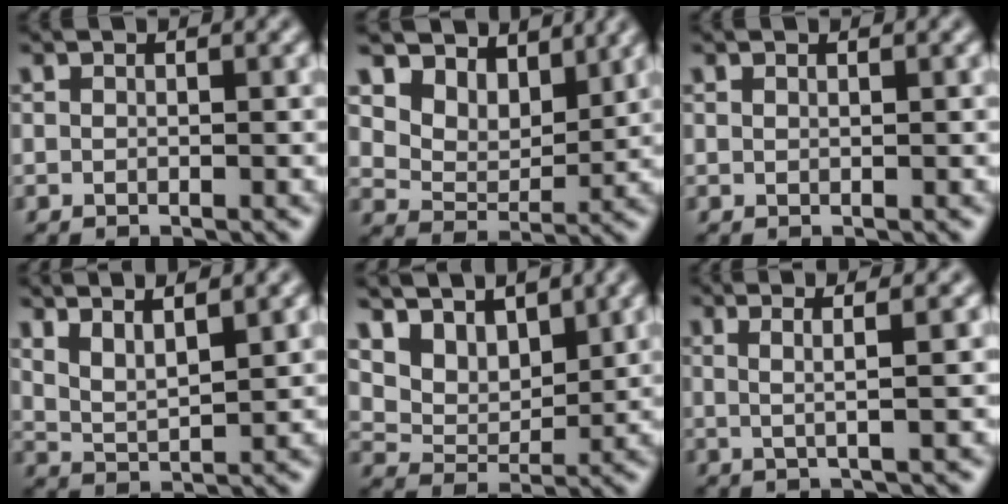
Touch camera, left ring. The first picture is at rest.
{"total": 7.2, "force": [5.2, 4.2, 2.7], "torque": [-0.072, -0.015, 0.102]}
{"total": 0.0}
{"total": 4.4, "force": [3.5, 1.1, 2.3], "torque": [-0.038, 0.010, 0.056]}
{"total": 7.5, "force": [5.5, 4.2, 2.9], "torque": [-0.093, -0.011, 0.113]}
{"total": 3.0, "force": [1.1, 0.5, 2.7], "torque": [-0.053, 0.004, 0.002]}